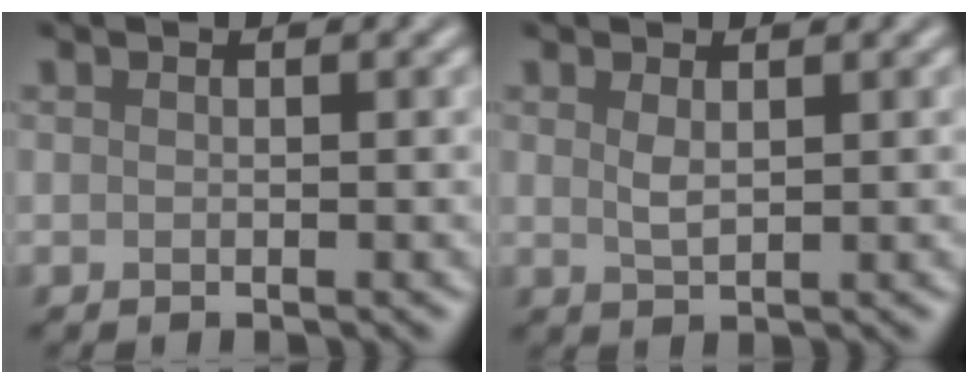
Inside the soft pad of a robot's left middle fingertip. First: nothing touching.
{"total": 1.3, "force": [0.6, 0.4, 1.0], "torque": [-0.027, -0.004, 0.013]}